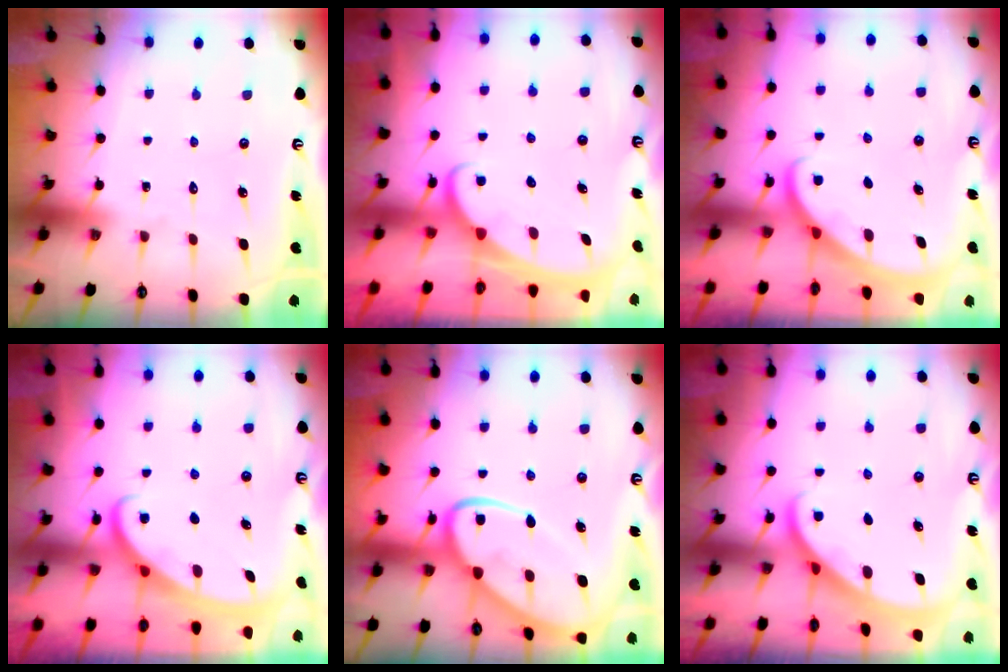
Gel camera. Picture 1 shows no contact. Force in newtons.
{"total": 2.4, "press": 2.3, "slide": 0.3}
{"total": 2.7, "press": 2.7, "slide": 0.1}
{"total": 2.7, "press": 2.7, "slide": 0.4}
{"total": 13.8, "press": 13.8, "slide": 1.0}
{"total": 2.1, "press": 2.1, "slide": 0.2}